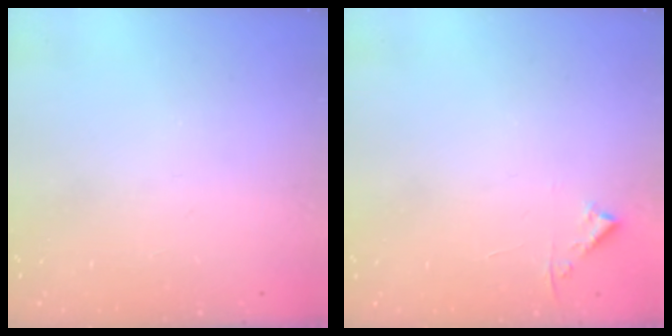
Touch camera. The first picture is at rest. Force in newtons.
{"total": 3.1, "press": 3.0, "slide": 0.3}